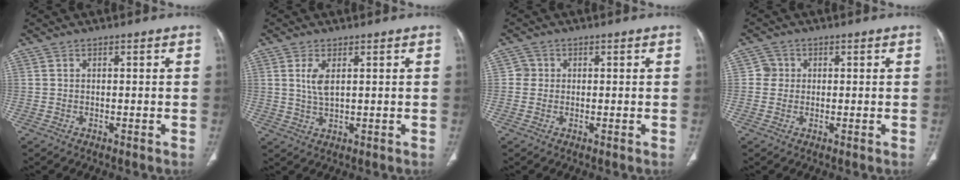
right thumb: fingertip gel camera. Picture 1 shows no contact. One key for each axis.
{"total": 3.9, "fx": 1.2, "fy": 1.6, "fz": 3.4, "tx": -0.074, "ty": -0.007, "tz": 0.030}
{"total": 1.9, "fx": 0.1, "fy": 1.8, "fz": 0.3, "tx": 0.007, "ty": 0.005, "tz": -0.003}
{"total": 2.5, "fx": 0.3, "fy": 2.5, "fz": 0.3, "tx": 0.012, "ty": 0.006, "tz": -0.001}